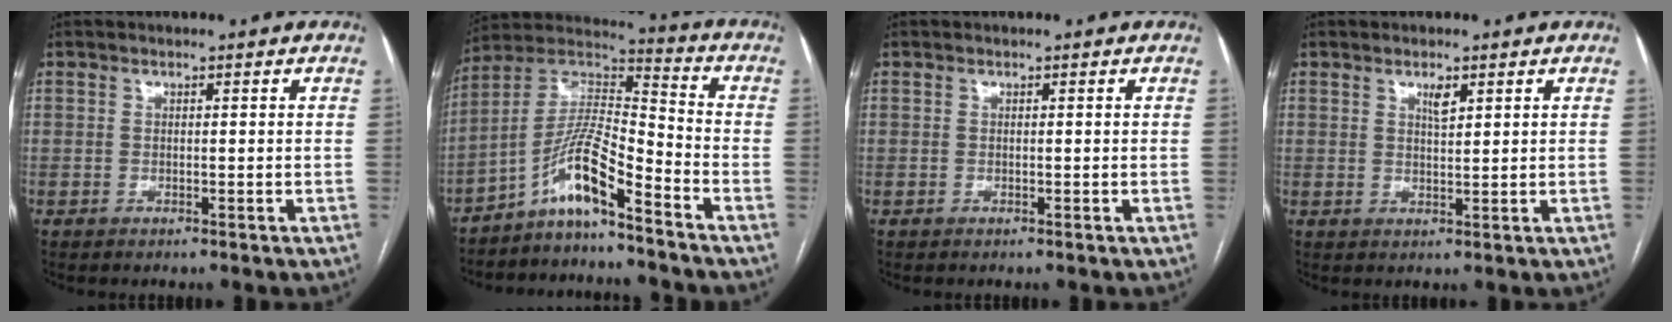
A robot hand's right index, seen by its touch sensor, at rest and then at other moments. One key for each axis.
{"total": 10.3, "fx": -6.9, "fy": 0.9, "fz": 7.6, "tx": -0.154, "ty": 0.021, "tz": -0.133}
{"total": 0.0}
{"total": 2.1, "fx": 1.2, "fy": 0.6, "fz": 1.7, "tx": -0.030, "ty": -0.002, "tz": 0.023}